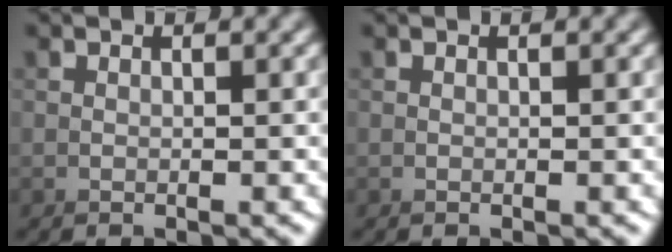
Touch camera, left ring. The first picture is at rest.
{"total": 0.0}